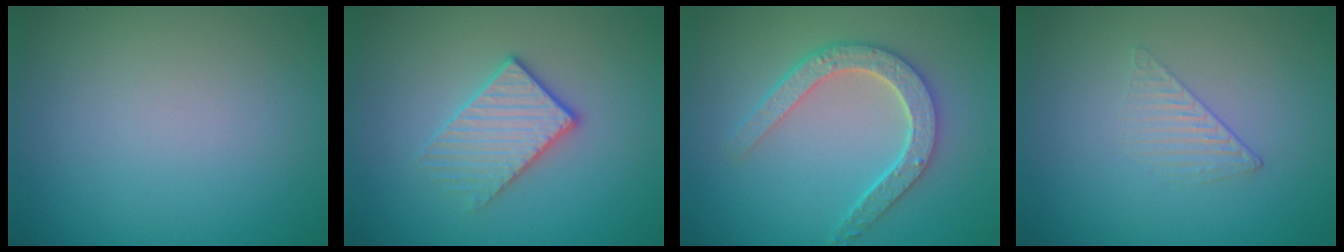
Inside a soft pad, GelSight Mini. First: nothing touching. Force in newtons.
{"total": 3.1, "press": 2.8, "slide": 1.3}
{"total": 4.8, "press": 3.7, "slide": 3.0}
{"total": 1.3, "press": 0.4, "slide": 1.2}